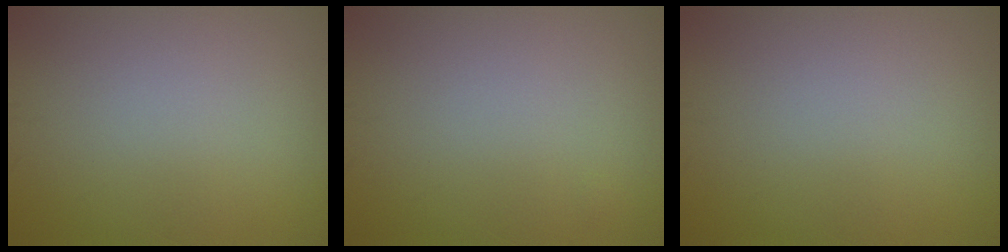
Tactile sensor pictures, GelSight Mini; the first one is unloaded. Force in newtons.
{"total": 0.0}
{"total": 0.0}